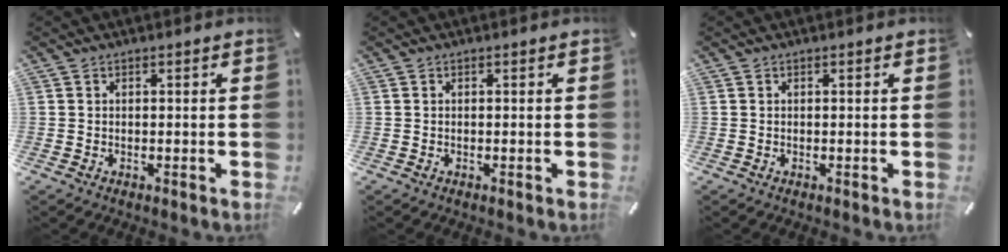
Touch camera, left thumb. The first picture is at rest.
{"total": 0.0}
{"total": 0.0}